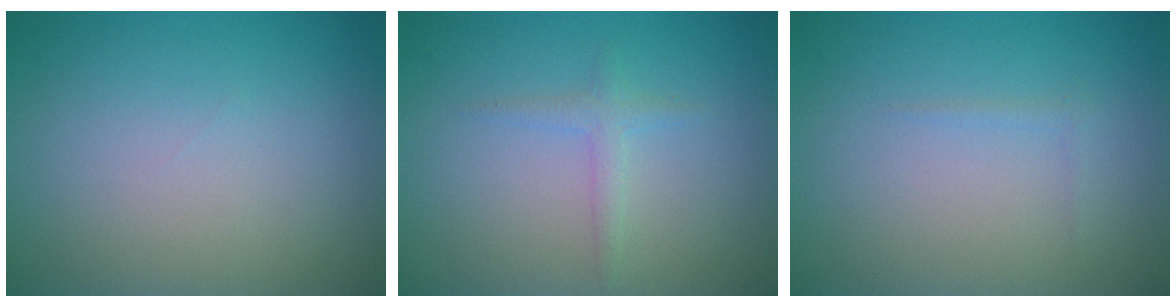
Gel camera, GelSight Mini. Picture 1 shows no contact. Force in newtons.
{"total": 1.3, "press": 1.3, "slide": 0.0}
{"total": 0.5, "press": 0.5, "slide": 0.1}